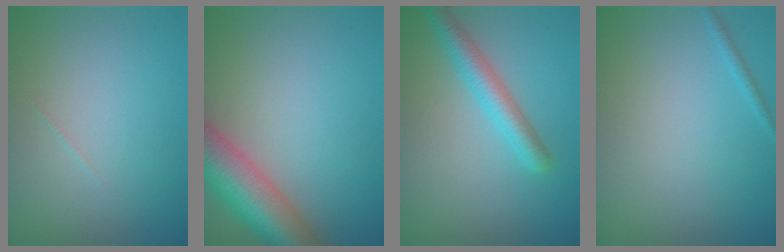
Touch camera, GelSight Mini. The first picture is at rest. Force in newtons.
{"total": 8.0, "press": 8.0, "slide": 0.5}
{"total": 3.0, "press": 3.0, "slide": 0.1}
{"total": 0.6, "press": 0.6, "slide": 0.1}